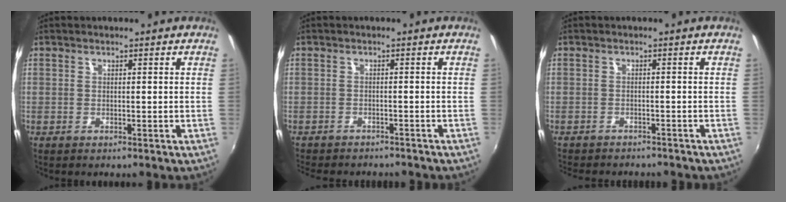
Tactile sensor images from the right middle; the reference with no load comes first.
{"total": 7.1, "force": [-6.4, 2.0, 2.3], "torque": [-0.060, -0.018, -0.094]}
{"total": 6.0, "force": [-5.5, 1.7, 1.8], "torque": [-0.051, -0.017, -0.081]}